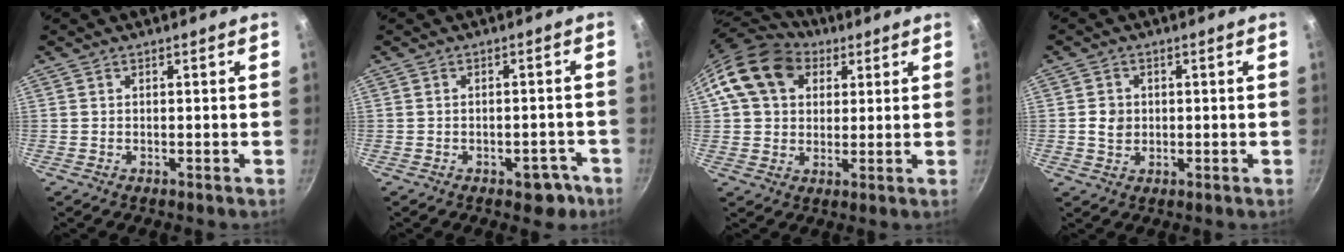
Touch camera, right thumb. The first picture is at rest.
{"total": 4.6, "force": [-2.5, 2.6, 2.8], "torque": [-0.013, 0.026, -0.016]}
{"total": 14.2, "force": [5.2, 10.8, 7.5], "torque": [-0.118, 0.012, 0.080]}
{"total": 3.5, "force": [0.1, 3.0, 1.7], "torque": [-0.016, 0.004, 0.002]}